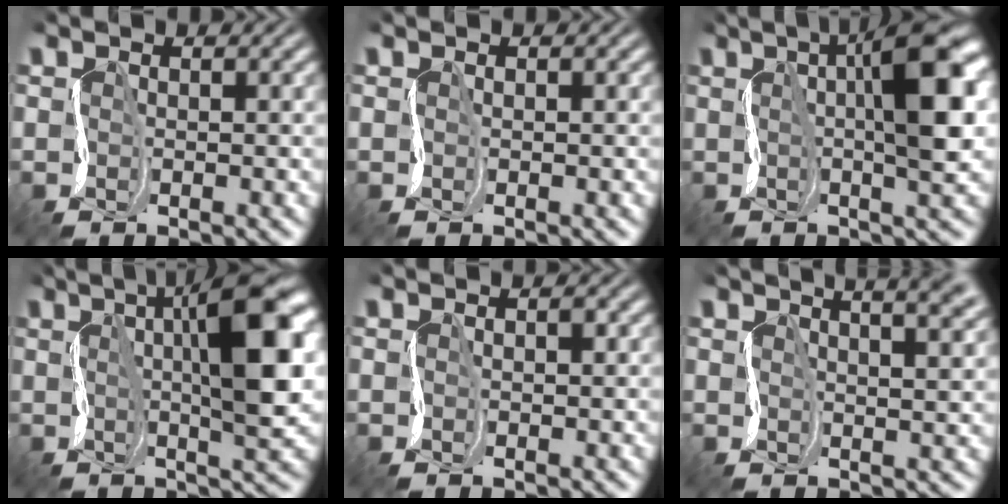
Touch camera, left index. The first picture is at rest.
{"total": 0.0}
{"total": 9.4, "force": [2.0, 2.4, 8.8], "torque": [-0.122, 0.021, 0.028]}
{"total": 11.2, "force": [2.4, 3.0, 10.5], "torque": [-0.146, 0.013, 0.036]}
{"total": 0.7, "force": [0.2, 0.4, 0.6], "torque": [-0.007, 0.002, 0.003]}
{"total": 10.8, "force": [6.4, 4.4, 7.6], "torque": [-0.058, 0.053, 0.054]}